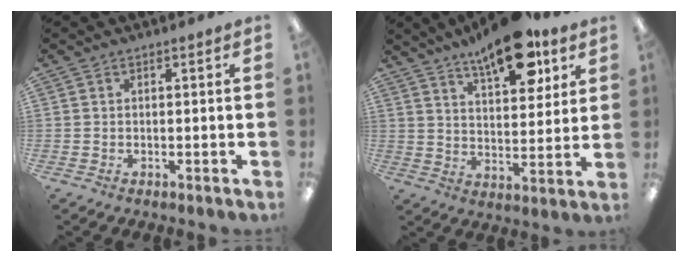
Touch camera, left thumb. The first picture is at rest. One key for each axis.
{"total": 15.1, "fx": 10.4, "fy": 5.9, "fz": 9.3, "tx": -0.132, "ty": -0.049, "tz": 0.173}